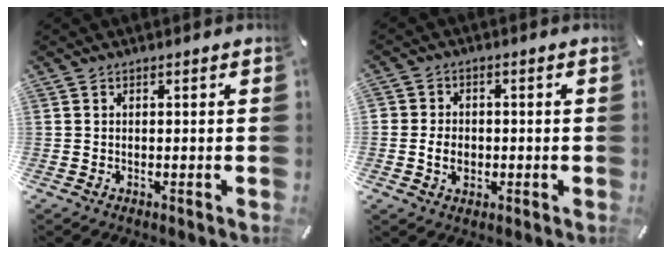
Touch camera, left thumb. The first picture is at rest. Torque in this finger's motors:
{"motor_torque": [-0.30, 0.23, 0.25, 0.33, 0.12]}